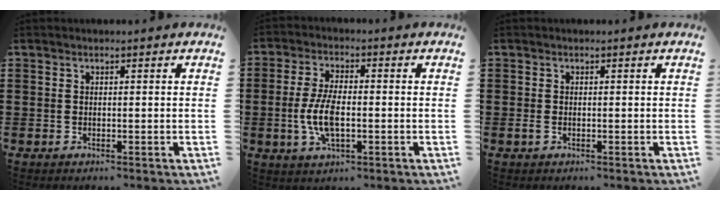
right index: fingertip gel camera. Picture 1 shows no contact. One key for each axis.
{"total": 7.1, "fx": -1.1, "fy": 3.1, "fz": 6.3, "tx": -0.146, "ty": -0.004, "tz": -0.027}
{"total": 0.8, "fx": -0.3, "fy": 0.5, "fz": 0.5, "tx": -0.011, "ty": 0.000, "tz": -0.007}